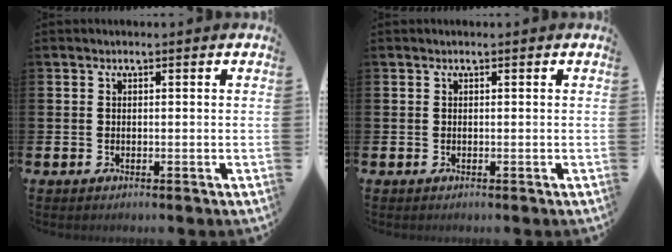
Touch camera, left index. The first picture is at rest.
{"total": 0.0}